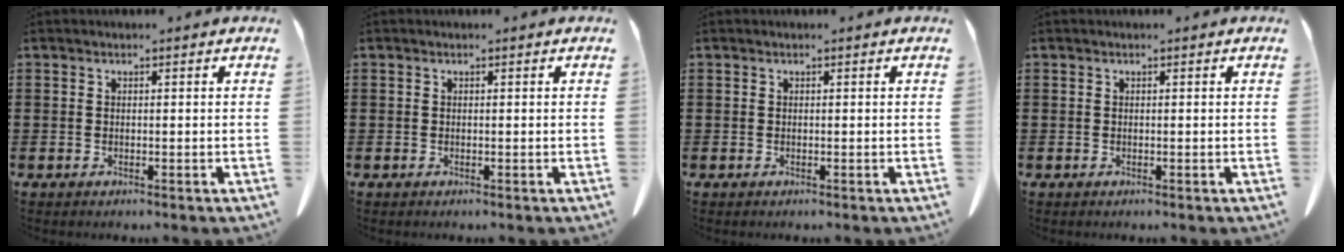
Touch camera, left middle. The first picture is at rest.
{"total": 0.0}
{"total": 0.0}
{"total": 0.0}